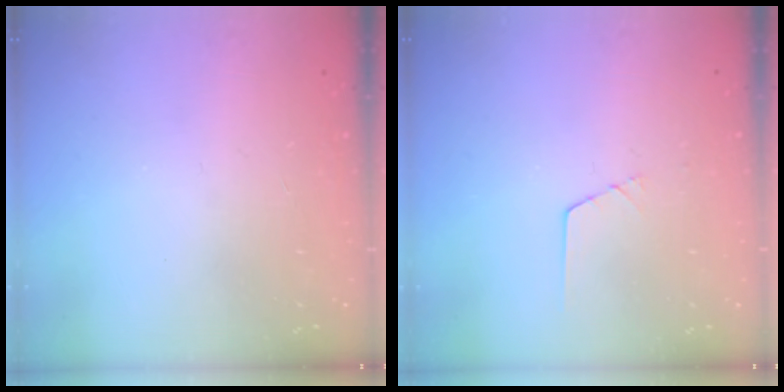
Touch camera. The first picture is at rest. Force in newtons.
{"total": 1.4, "press": 1.4, "slide": 0.1}